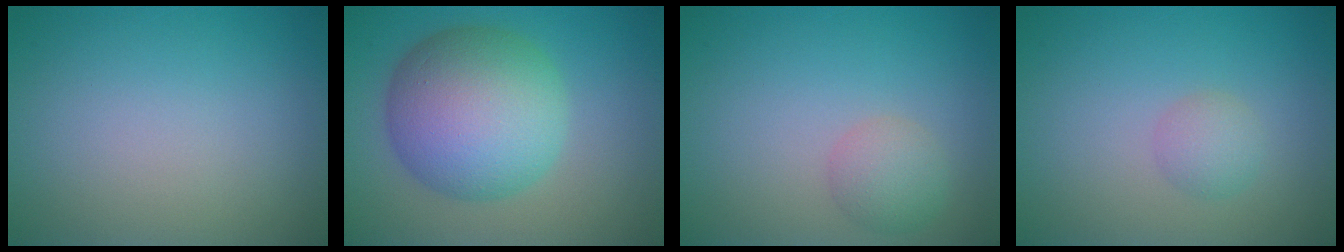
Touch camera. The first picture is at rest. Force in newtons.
{"total": 10.4, "press": 10.4, "slide": 0.3}
{"total": 2.1, "press": 2.1, "slide": 0.1}
{"total": 1.7, "press": 1.7, "slide": 0.0}